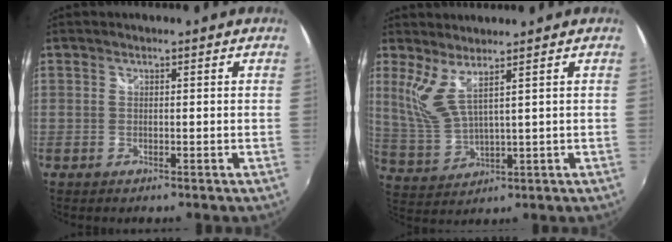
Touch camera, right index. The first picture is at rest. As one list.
[{"total": 5.7, "force": [3.7, 0.5, 4.3], "torque": [-0.096, -0.010, 0.090]}]